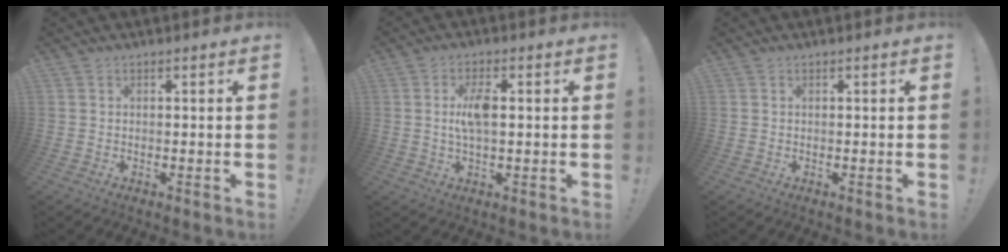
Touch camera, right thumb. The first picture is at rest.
{"total": 6.3, "force": [0.6, 2.5, 5.8], "torque": [-0.102, 0.002, 0.006]}
{"total": 0.0}